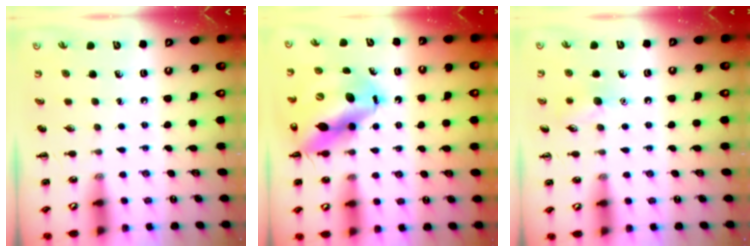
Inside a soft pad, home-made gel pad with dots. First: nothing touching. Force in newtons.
{"total": 15.7, "press": 15.1, "slide": 4.4}
{"total": 7.0, "press": 6.8, "slide": 1.6}